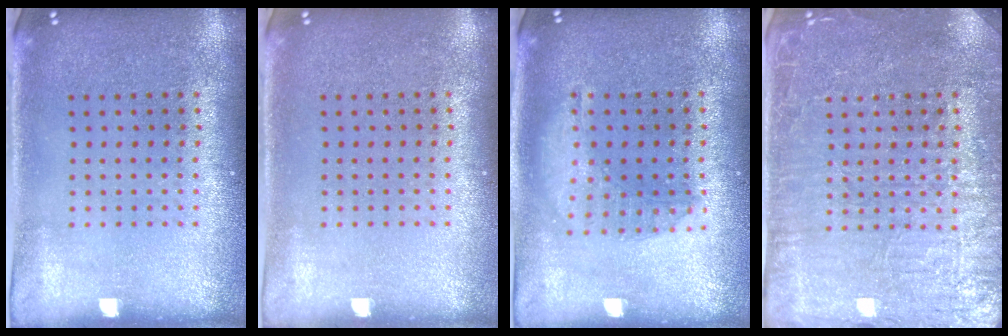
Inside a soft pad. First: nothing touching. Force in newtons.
{"total": 0.0}
{"total": 1.3, "press": 1.3, "slide": 0.4}
{"total": 4.1, "press": 3.9, "slide": 1.1}